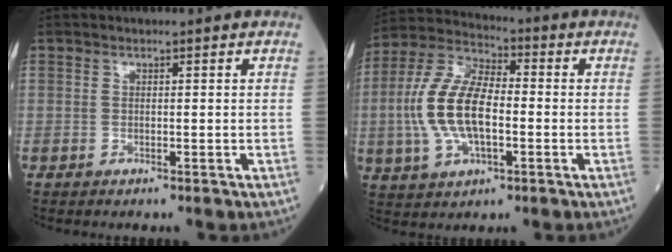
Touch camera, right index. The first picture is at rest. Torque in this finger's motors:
{"motor_torque": [1.96, -0.18, 0.92, 0.21]}